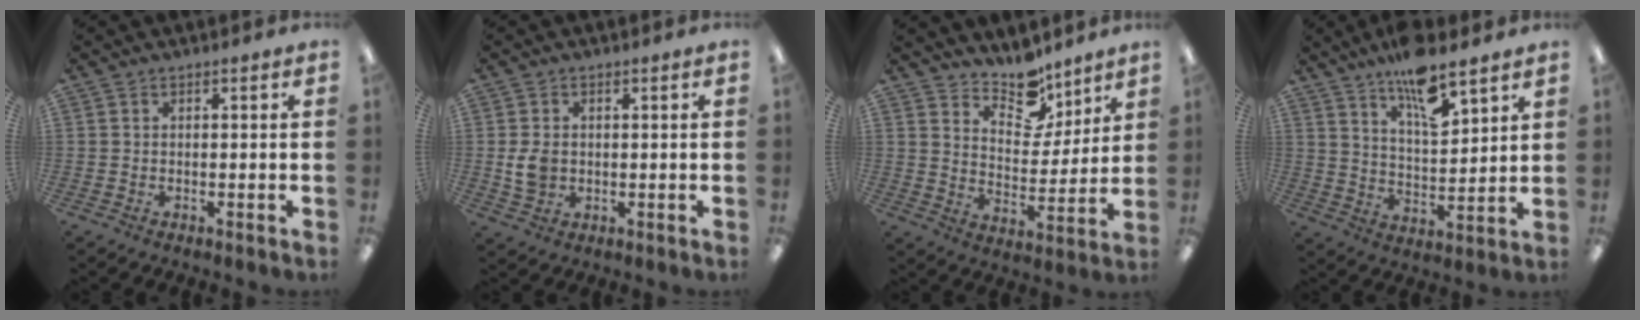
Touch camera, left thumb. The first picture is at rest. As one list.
[{"total": 4.9, "force": [0.0, 3.8, 3.0], "torque": [-0.061, 0.000, -0.002]}, {"total": 10.5, "force": [9.1, 4.6, 2.8], "torque": [-0.044, -0.069, 0.167]}, {"total": 12.1, "force": [9.1, 3.7, 7.1], "torque": [-0.115, -0.054, 0.158]}]